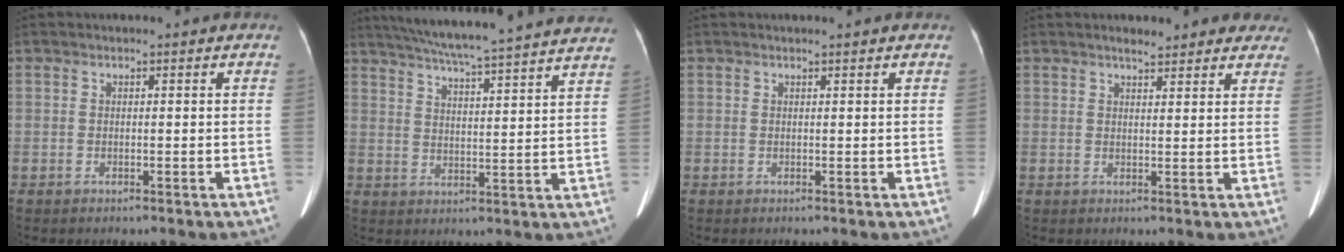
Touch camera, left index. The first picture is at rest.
{"total": 24.8, "force": [22.3, -0.1, 11.0], "torque": [-0.183, -0.006, 0.292]}
{"total": 0.7, "force": [0.6, -0.2, 0.3], "torque": [-0.010, -0.001, 0.015]}
{"total": 6.5, "force": [5.7, 1.8, 2.5], "torque": [-0.016, 0.008, 0.061]}